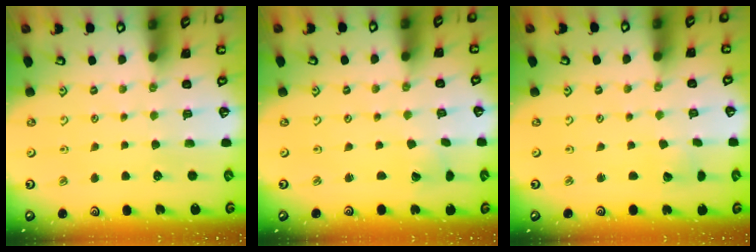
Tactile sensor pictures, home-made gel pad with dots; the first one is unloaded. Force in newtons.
{"total": 0.6, "press": 0.6, "slide": 0.0}
{"total": 2.3, "press": 2.3, "slide": 0.1}